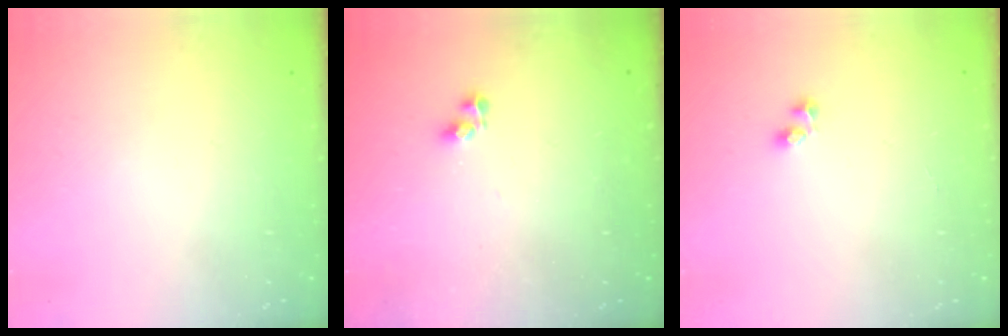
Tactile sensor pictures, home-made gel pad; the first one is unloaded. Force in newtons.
{"total": 4.2, "press": 4.1, "slide": 0.2}
{"total": 3.0, "press": 2.7, "slide": 1.3}